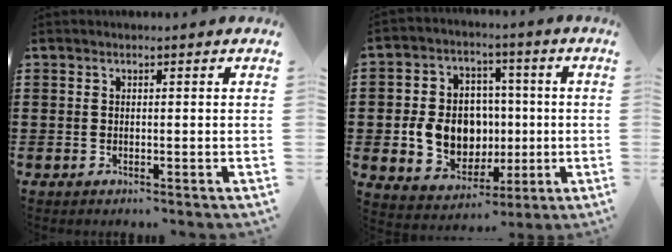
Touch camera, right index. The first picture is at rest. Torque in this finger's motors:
{"motor_torque": [2.14, 0.00, 1.05, 0.21]}